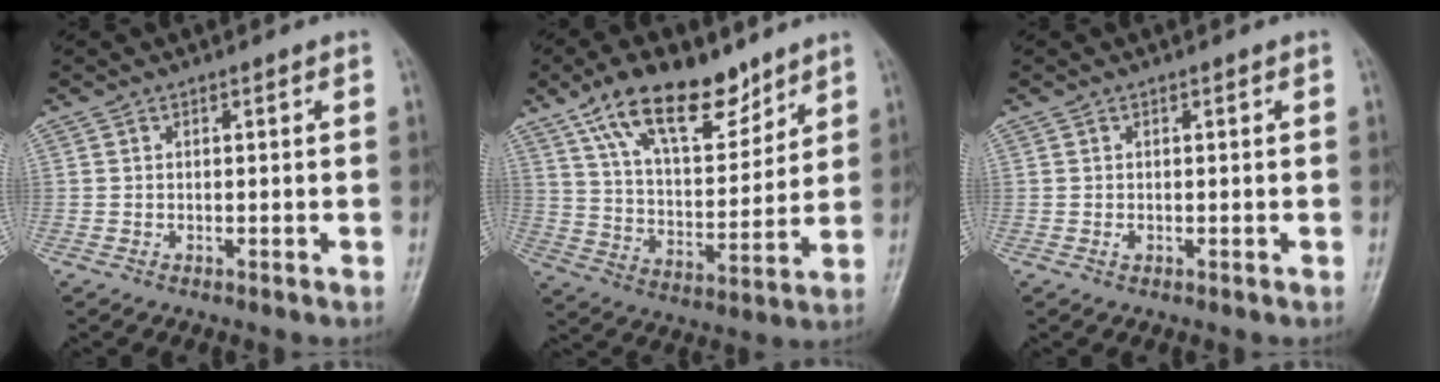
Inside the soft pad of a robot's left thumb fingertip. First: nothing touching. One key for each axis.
{"total": 17.2, "fx": 11.2, "fy": 7.7, "fz": 10.5, "tx": -0.139, "ty": -0.053, "tz": 0.202}
{"total": 0.5, "fx": -0.2, "fy": 0.4, "fz": 0.3, "tx": 0.000, "ty": 0.001, "tz": -0.004}